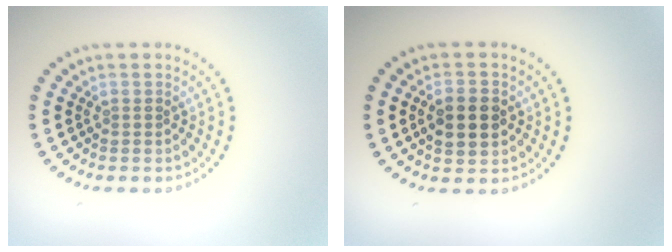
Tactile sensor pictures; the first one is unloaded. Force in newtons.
{"total": 4.2, "press": 4.2, "slide": 0.1}